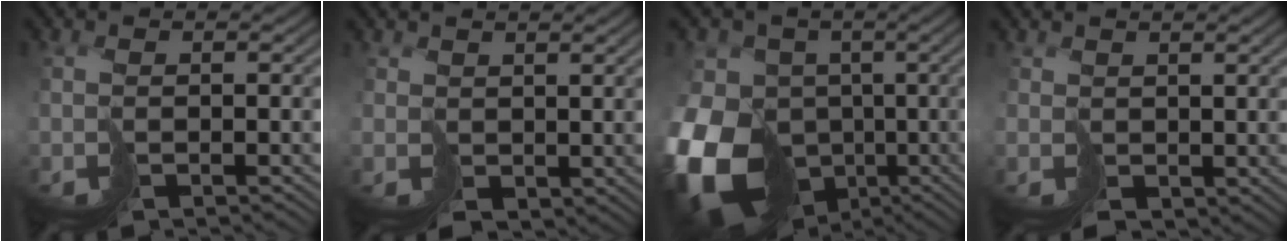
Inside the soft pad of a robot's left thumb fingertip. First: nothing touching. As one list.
[{"total": 1.7, "force": [0.9, 1.4, 0.2], "torque": [-0.010, -0.003, 0.022]}, {"total": 20.9, "force": [-5.9, 17.1, 10.5], "torque": [-0.247, -0.037, -0.114]}, {"total": 1.4, "force": [0.7, 1.2, 0.1], "torque": [-0.006, -0.001, 0.017]}]